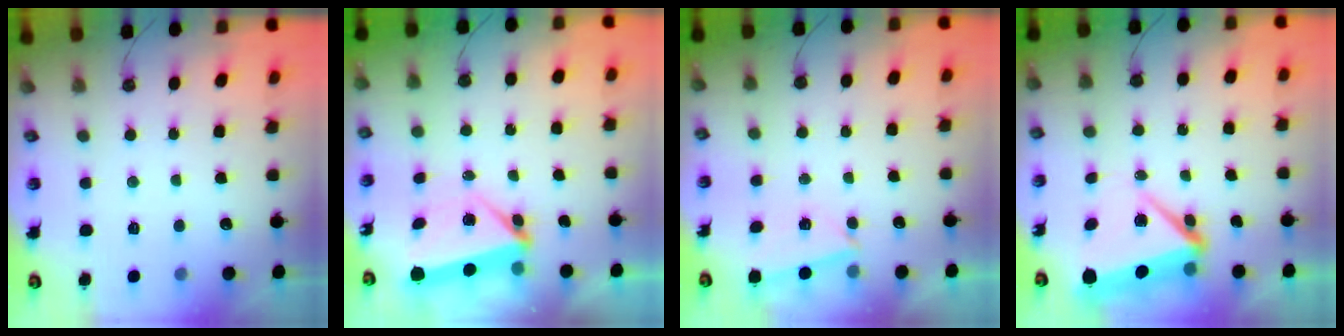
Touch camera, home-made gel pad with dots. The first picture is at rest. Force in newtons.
{"total": 5.6, "press": 5.6, "slide": 0.3}
{"total": 3.5, "press": 2.8, "slide": 2.2}
{"total": 7.5, "press": 7.3, "slide": 1.8}